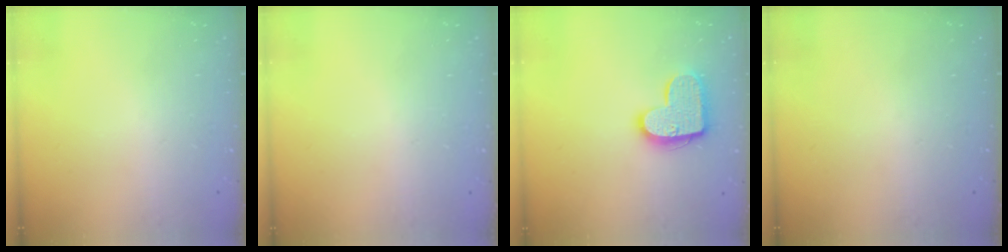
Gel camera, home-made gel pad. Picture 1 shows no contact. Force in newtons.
{"total": 0.0}
{"total": 14.4, "press": 14.4, "slide": 0.7}
{"total": 0.0}